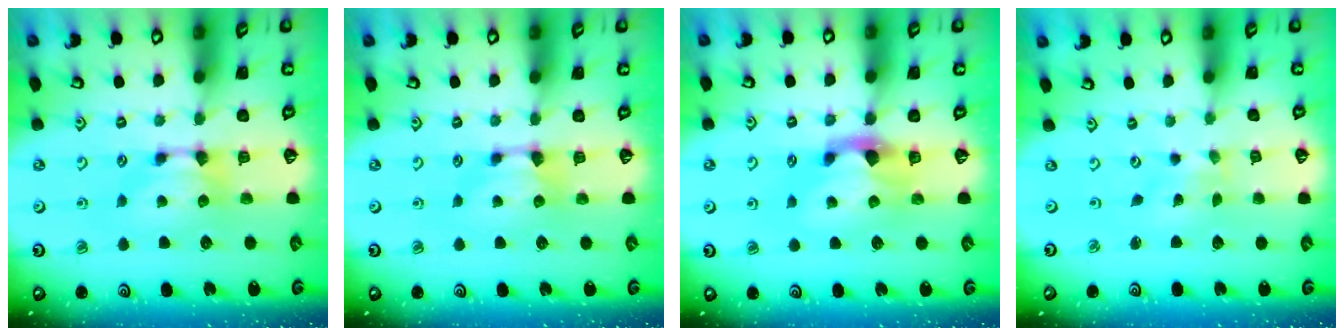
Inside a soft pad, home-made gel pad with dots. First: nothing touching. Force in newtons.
{"total": 0.0}
{"total": 2.2, "press": 1.9, "slide": 1.2}
{"total": 5.4, "press": 5.4, "slide": 0.7}